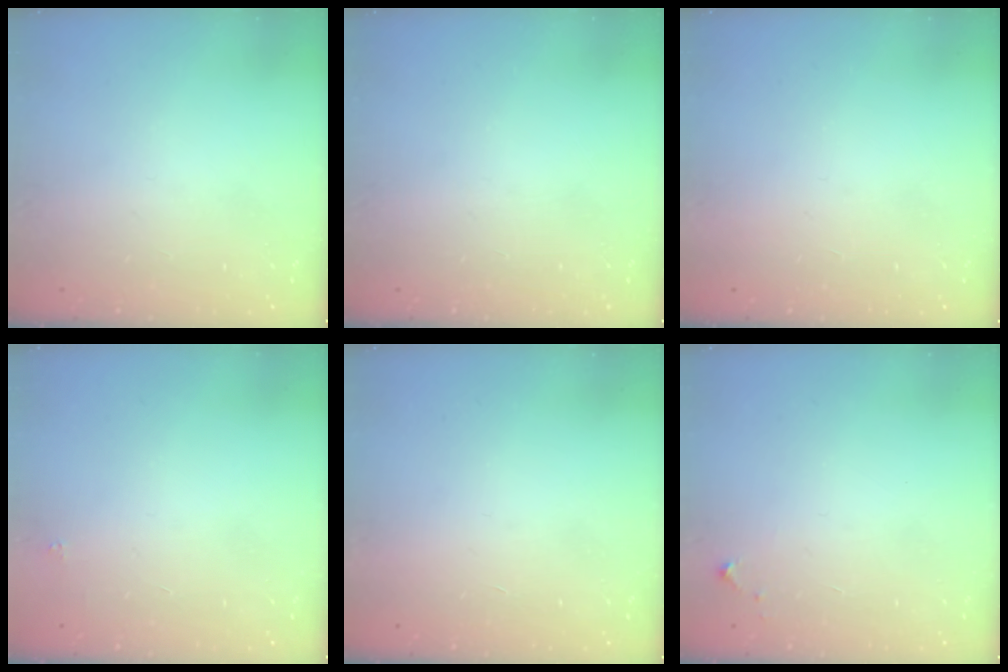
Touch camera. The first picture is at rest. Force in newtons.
{"total": 0.0}
{"total": 1.5, "press": 1.5, "slide": 0.1}
{"total": 1.8, "press": 1.7, "slide": 0.1}
{"total": 1.7, "press": 1.7, "slide": 0.1}
{"total": 4.3, "press": 4.3, "slide": 0.7}